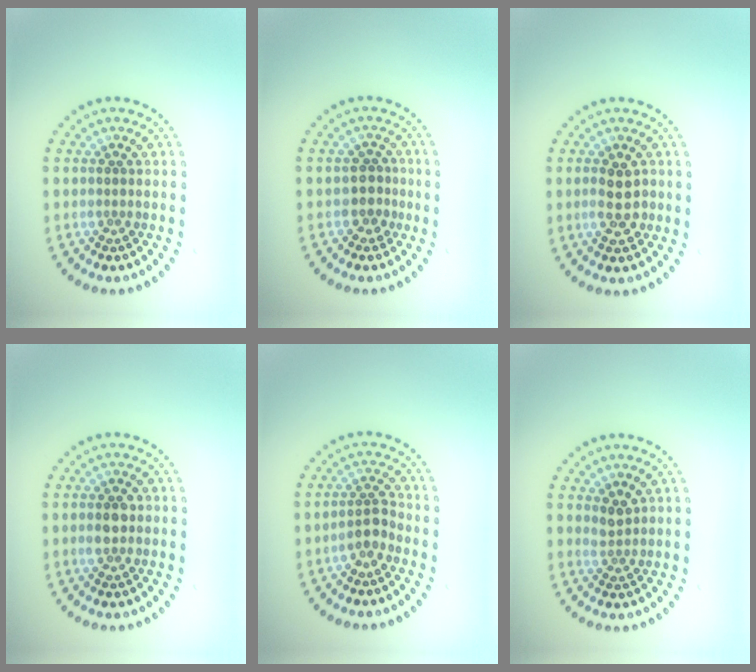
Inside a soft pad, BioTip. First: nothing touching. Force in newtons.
{"total": 1.8, "press": 1.4, "slide": 1.2}
{"total": 2.6, "press": 2.6, "slide": 0.3}
{"total": 2.4, "press": 2.4, "slide": 0.1}
{"total": 1.9, "press": 1.6, "slide": 1.0}
{"total": 1.5, "press": 1.1, "slide": 1.0}